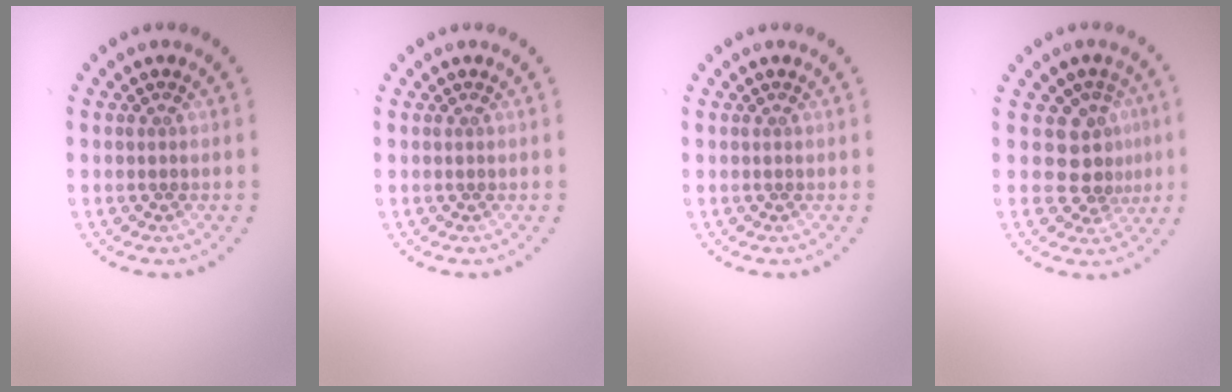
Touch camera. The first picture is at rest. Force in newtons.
{"total": 0.0}
{"total": 0.0}
{"total": 3.2, "press": 2.5, "slide": 2.0}